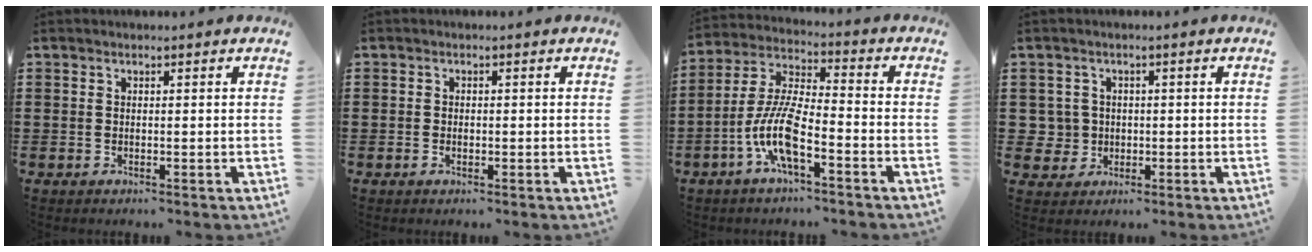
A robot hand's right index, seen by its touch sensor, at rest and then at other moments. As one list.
[{"total": 0.7, "force": [-0.3, 0.5, 0.3], "torque": [-0.008, 0.001, -0.007]}, {"total": 9.9, "force": [-4.5, 2.6, 8.4], "torque": [-0.199, -0.007, -0.090]}, {"total": 3.4, "force": [-0.2, 3.4, 0.5], "torque": [-0.027, 0.008, -0.005]}]